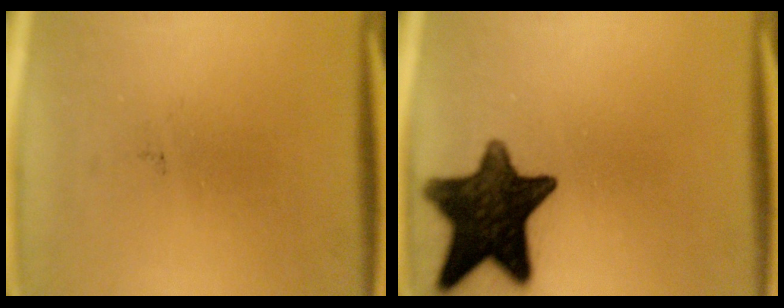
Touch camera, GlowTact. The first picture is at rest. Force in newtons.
{"total": 14.5}